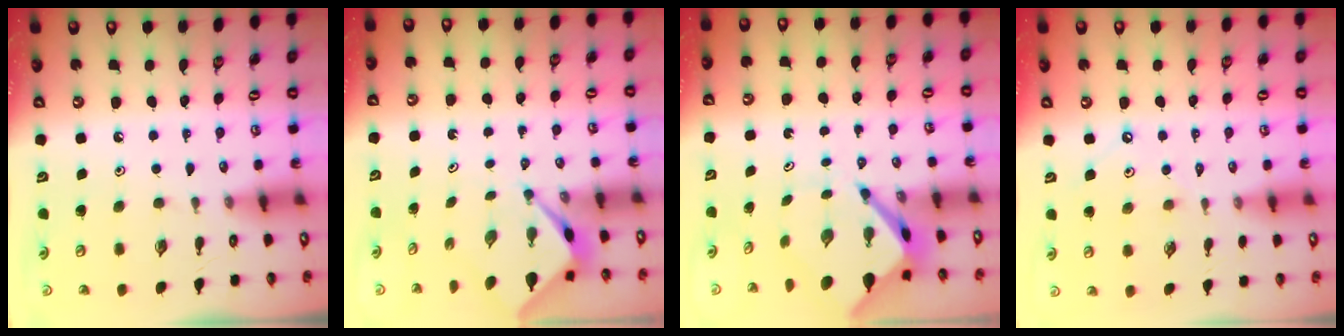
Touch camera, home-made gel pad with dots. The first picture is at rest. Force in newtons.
{"total": 2.6, "press": 2.6, "slide": 0.1}
{"total": 5.7, "press": 5.6, "slide": 0.6}
{"total": 2.9, "press": 2.9, "slide": 0.5}